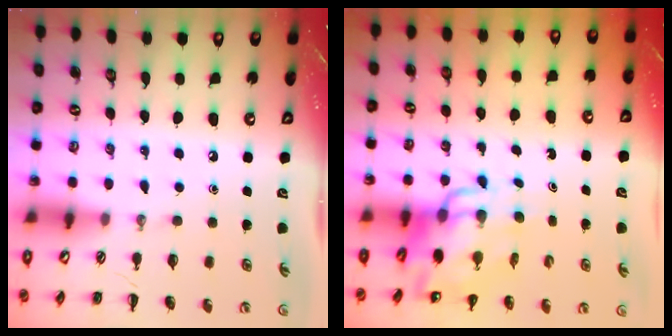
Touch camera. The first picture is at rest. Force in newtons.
{"total": 12.8, "press": 12.2, "slide": 3.9}